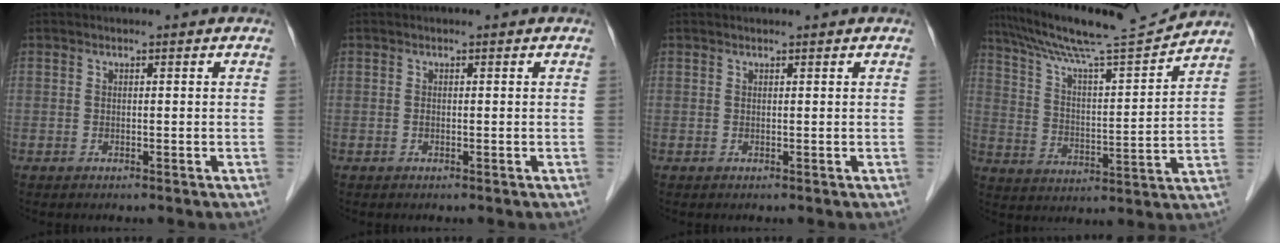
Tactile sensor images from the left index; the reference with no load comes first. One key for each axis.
{"total": 0.0}
{"total": 0.9, "fx": 0.9, "fy": -0.1, "fz": 0.2, "tx": -0.006, "ty": 0.012, "tz": 0.018}
{"total": 15.1, "fx": 14.1, "fy": -1.1, "fz": 5.2, "tx": -0.099, "ty": -0.013, "tz": 0.228}